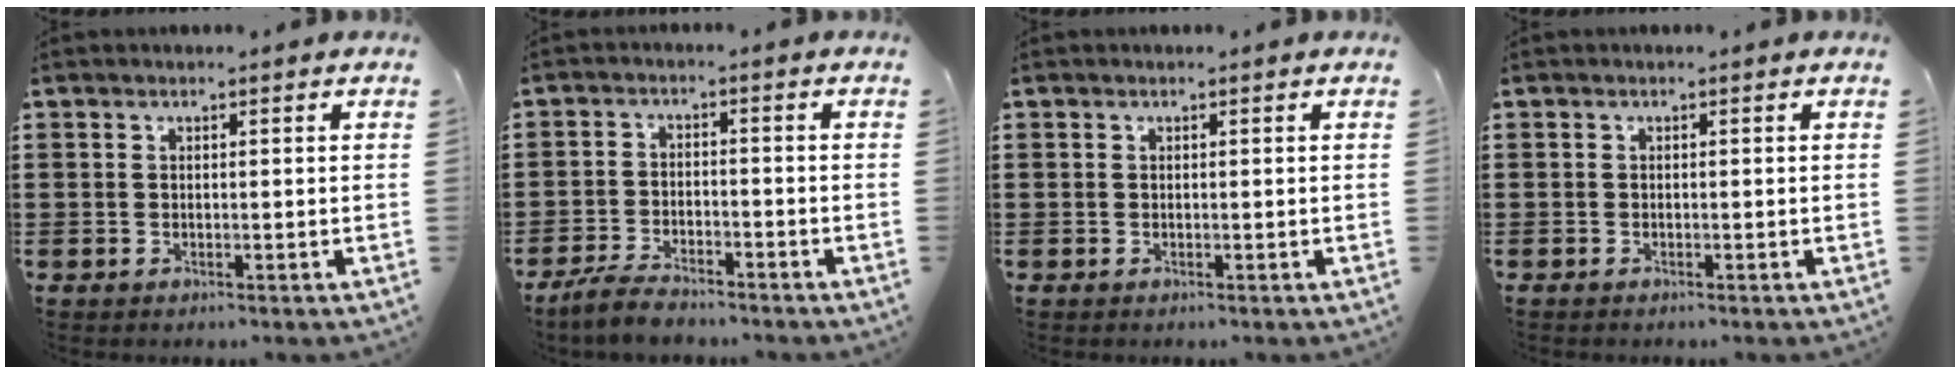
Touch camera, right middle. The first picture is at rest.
{"total": 4.2, "force": [-3.8, 0.9, 1.4], "torque": [-0.041, 0.001, -0.081]}
{"total": 0.0}
{"total": 0.0}